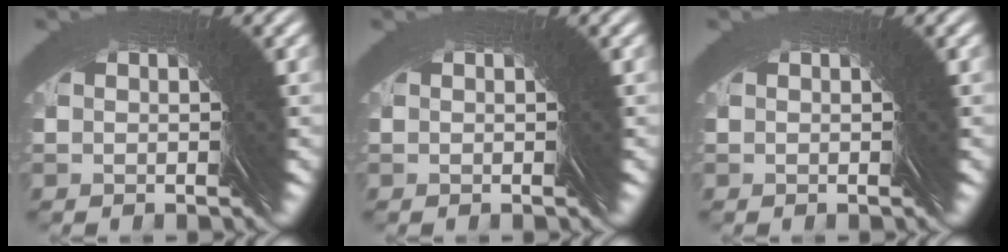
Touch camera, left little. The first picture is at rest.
{"total": 0.0}
{"total": 0.0}